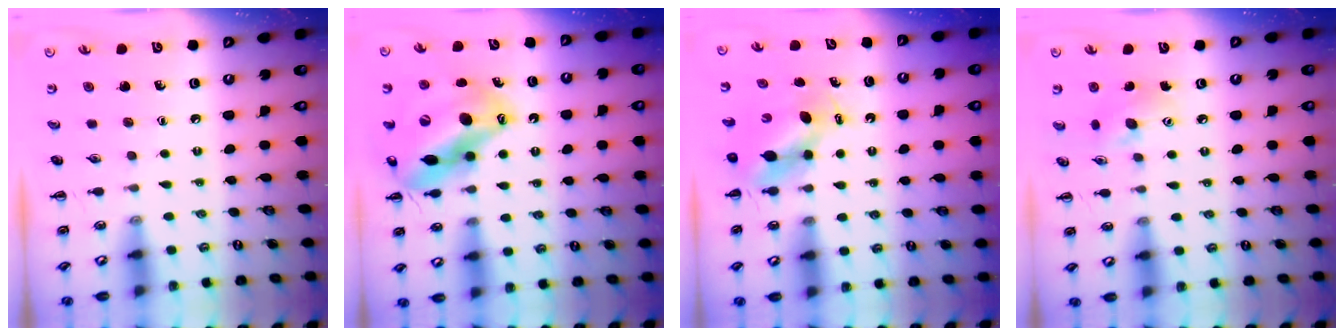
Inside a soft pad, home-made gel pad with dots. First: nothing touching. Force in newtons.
{"total": 18.4, "press": 17.7, "slide": 5.1}
{"total": 6.1, "press": 6.0, "slide": 1.1}
{"total": 7.8, "press": 7.8, "slide": 0.6}